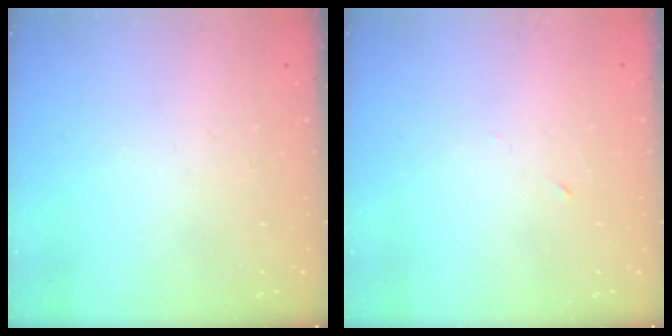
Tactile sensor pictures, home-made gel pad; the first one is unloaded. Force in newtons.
{"total": 2.7, "press": 2.5, "slide": 1.0}